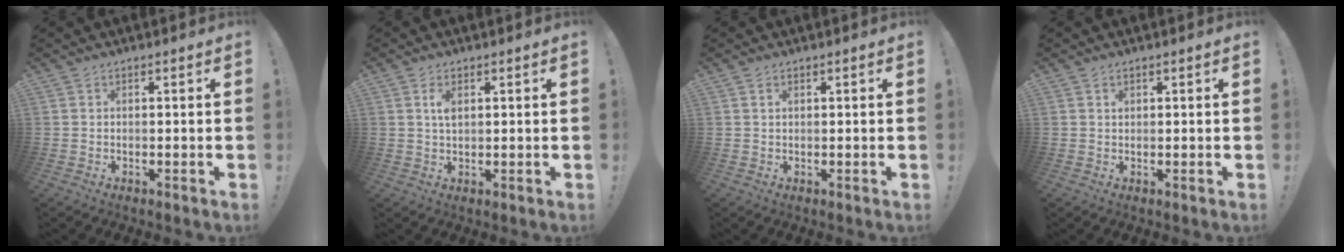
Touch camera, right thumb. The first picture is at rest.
{"total": 4.4, "force": [0.7, 2.0, 3.8], "torque": [-0.065, 0.004, 0.009]}
{"total": 0.8, "force": [0.4, 0.4, 0.6], "torque": [-0.008, 0.000, 0.006]}
{"total": 0.6, "force": [0.2, 0.5, 0.1], "torque": [0.001, -0.001, 0.004]}